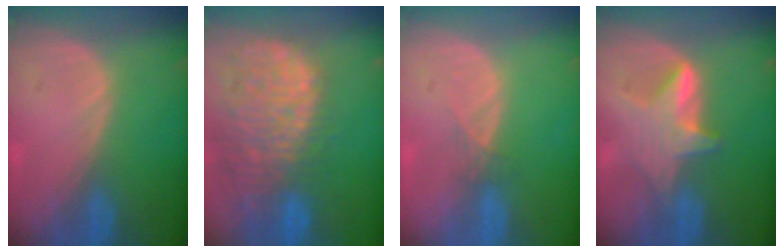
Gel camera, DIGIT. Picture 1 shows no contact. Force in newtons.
{"total": 14.4, "press": 11.8, "slide": 8.3}
{"total": 1.1, "press": 1.1, "slide": 0.2}
{"total": 6.1, "press": 5.7, "slide": 2.2}